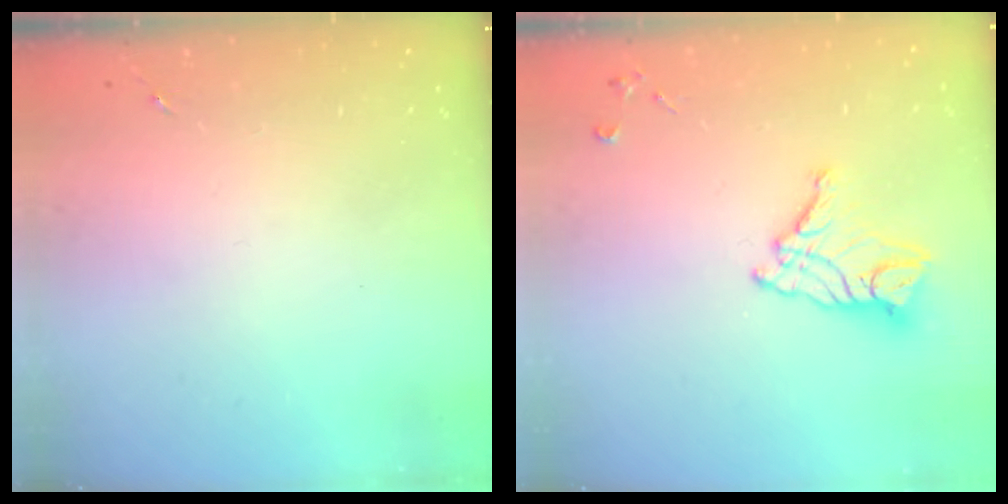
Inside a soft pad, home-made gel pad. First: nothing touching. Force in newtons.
{"total": 12.7, "press": 12.6, "slide": 1.1}